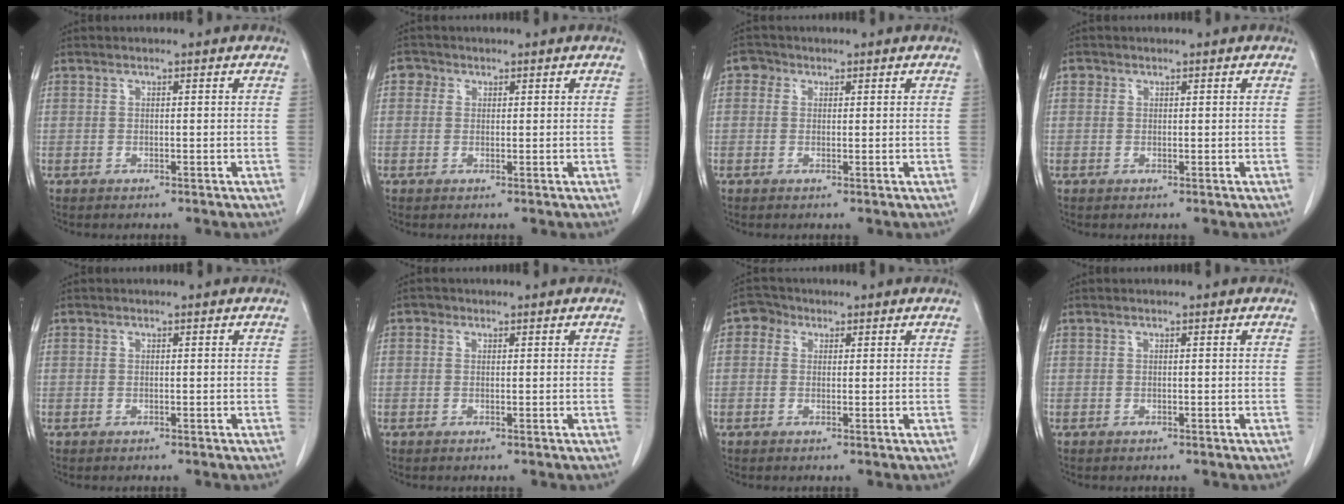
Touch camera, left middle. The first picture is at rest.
{"total": 1.9, "force": [0.7, 1.7, 0.4], "torque": [0.001, 0.008, 0.005]}
{"total": 1.8, "force": [0.7, 1.6, 0.5], "torque": [-0.002, 0.007, 0.005]}
{"total": 0.9, "force": [0.4, 0.8, 0.1], "torque": [0.007, 0.004, 0.003]}
{"total": 0.0}
{"total": 0.0}
{"total": 2.5, "force": [1.0, 2.1, 0.9], "torque": [-0.013, 0.012, 0.012]}
{"total": 0.0}